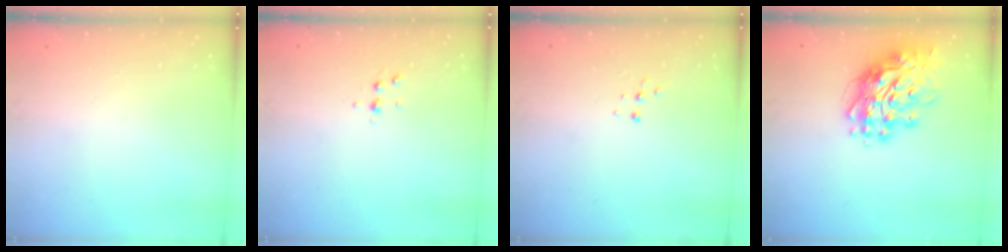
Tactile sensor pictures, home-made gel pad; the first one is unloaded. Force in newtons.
{"total": 4.1, "press": 4.0, "slide": 0.9}
{"total": 4.6, "press": 4.5, "slide": 0.8}
{"total": 17.5, "press": 17.4, "slide": 1.7}